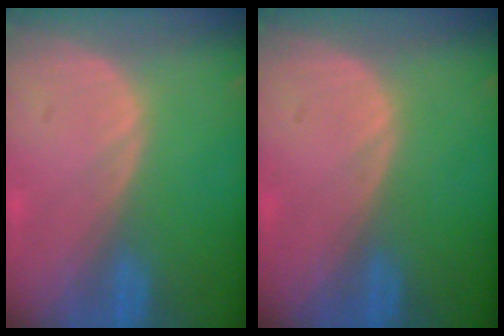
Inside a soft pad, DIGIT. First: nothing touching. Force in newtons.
{"total": 0.0}